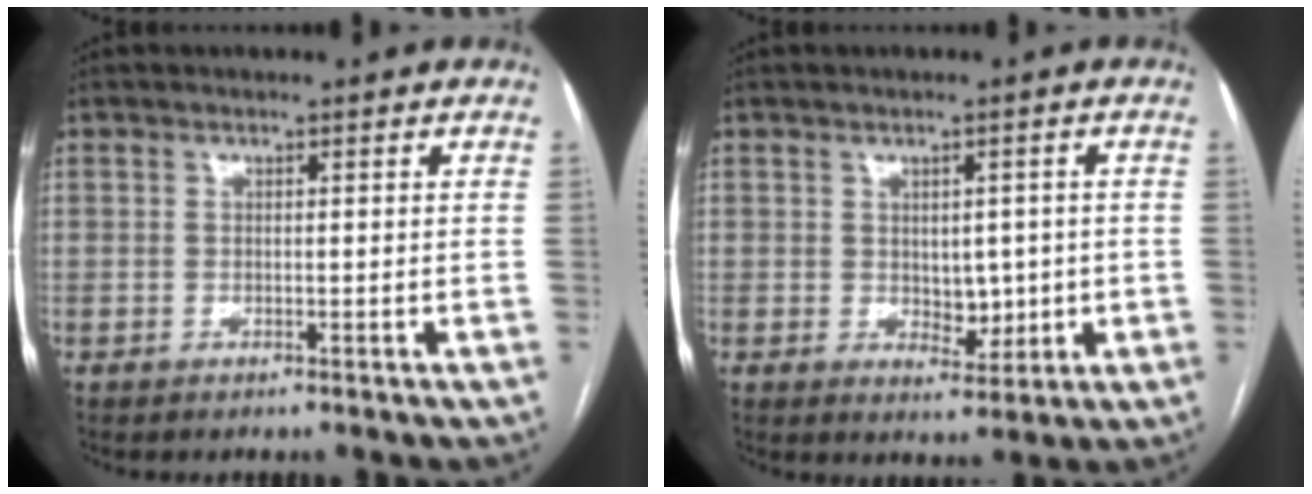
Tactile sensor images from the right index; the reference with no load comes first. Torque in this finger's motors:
{"motor_torque": [-0.06, 0.03, 0.11, 0.02]}